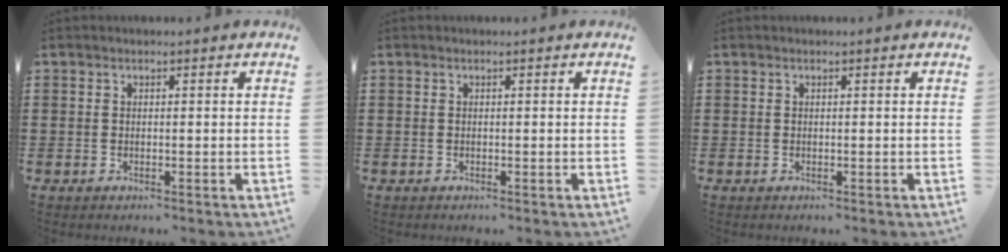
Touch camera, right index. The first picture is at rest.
{"total": 0.0}
{"total": 0.0}